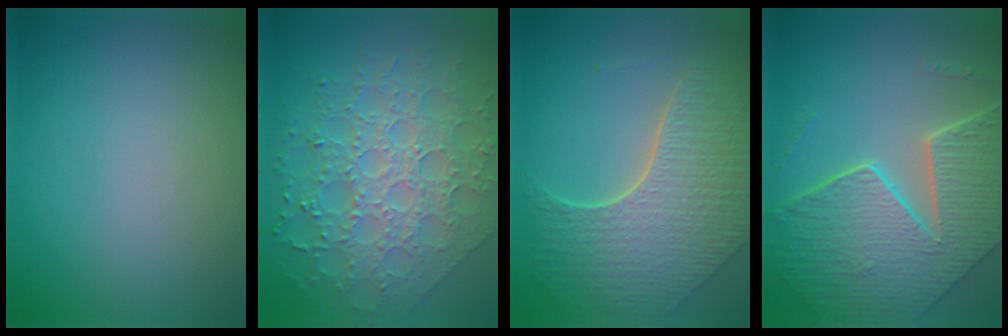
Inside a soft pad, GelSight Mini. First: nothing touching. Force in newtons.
{"total": 8.8, "press": 6.3, "slide": 6.1}
{"total": 8.0, "press": 5.7, "slide": 5.6}
{"total": 9.0, "press": 6.4, "slide": 6.4}